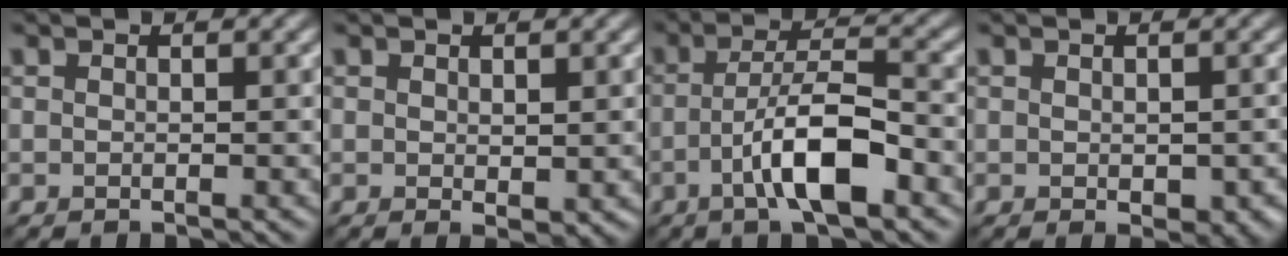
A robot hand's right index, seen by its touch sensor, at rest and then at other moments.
{"total": 1.1, "force": [0.2, 0.4, 1.0], "torque": [-0.014, -0.003, 0.006]}
{"total": 6.7, "force": [-2.5, 1.8, 5.9], "torque": [-0.104, 0.008, -0.046]}
{"total": 2.9, "force": [-0.6, 1.5, 2.4], "torque": [-0.030, -0.009, -0.002]}